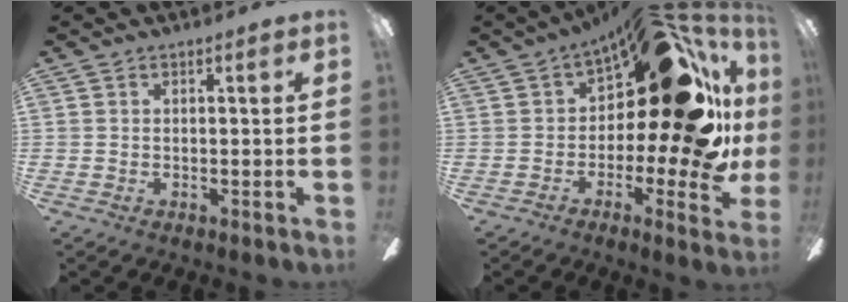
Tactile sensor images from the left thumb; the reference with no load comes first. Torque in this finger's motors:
{"motor_torque": [1.56, 3.45, 0.17, 0.18, 0.13]}